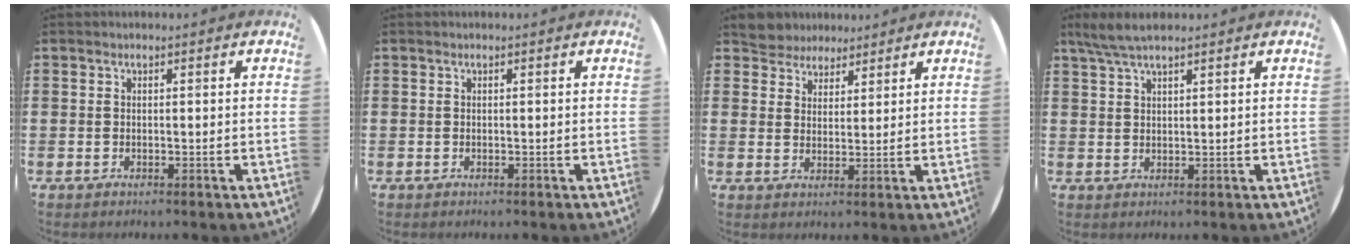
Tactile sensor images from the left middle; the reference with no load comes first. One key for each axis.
{"total": 0.0}
{"total": 4.4, "fx": 4.0, "fy": 1.7, "fz": -0.6, "tx": -0.005, "ty": -0.007, "tz": 0.076}
{"total": 3.9, "fx": 3.1, "fy": 0.6, "fz": 2.3, "tx": -0.051, "ty": 0.003, "tz": 0.057}